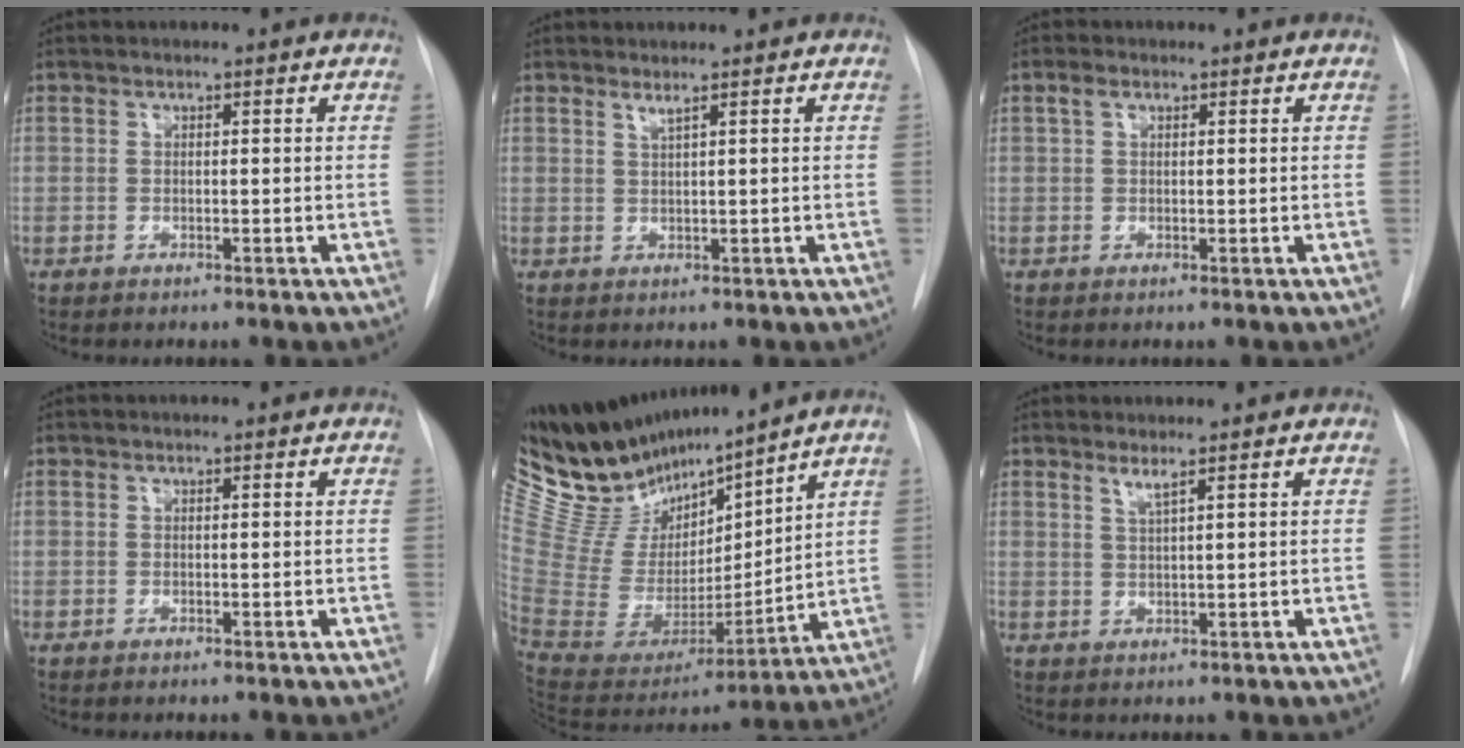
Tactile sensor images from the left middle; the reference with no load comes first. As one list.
[{"total": 1.1, "force": [0.9, -0.4, 0.6], "torque": [-0.021, -0.012, 0.018]}, {"total": 1.5, "force": [0.8, 0.7, 1.0], "torque": [-0.025, 0.012, 0.016]}, {"total": 0.0}, {"total": 21.6, "force": [18.9, 4.5, 9.3], "torque": [-0.178, -0.006, 0.362]}, {"total": 1.6, "force": [1.2, -0.5, 1.0], "torque": [-0.023, -0.013, 0.024]}]